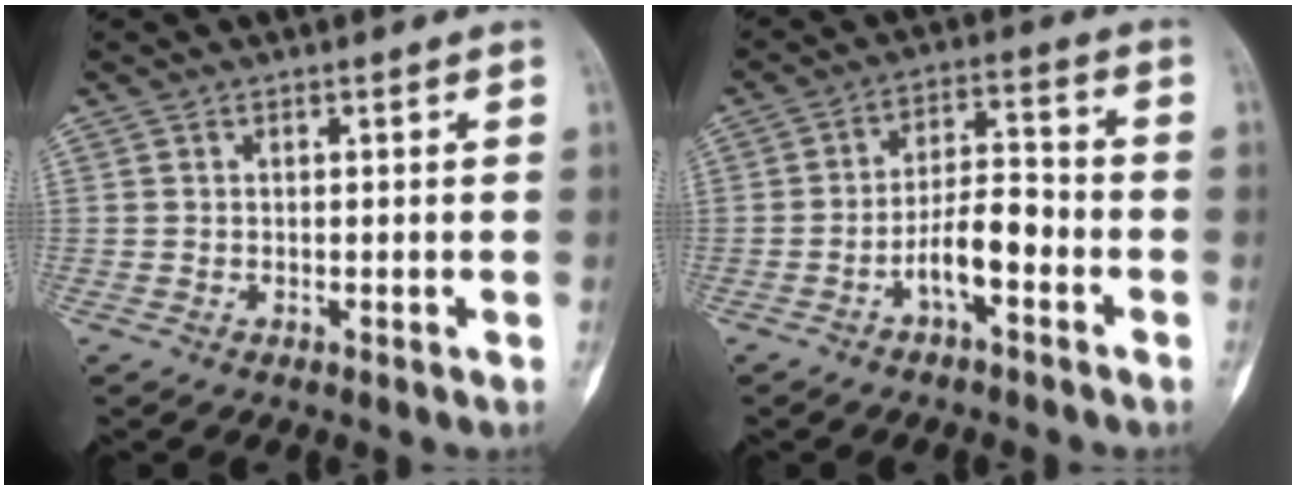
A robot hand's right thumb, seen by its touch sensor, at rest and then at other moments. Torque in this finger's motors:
{"motor_torque": [1.44, 0.87, 0.87, -0.72, 0.05]}